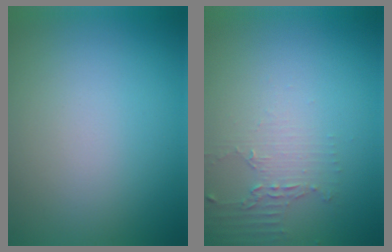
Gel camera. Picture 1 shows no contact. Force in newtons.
{"total": 2.0, "press": 1.5, "slide": 1.3}